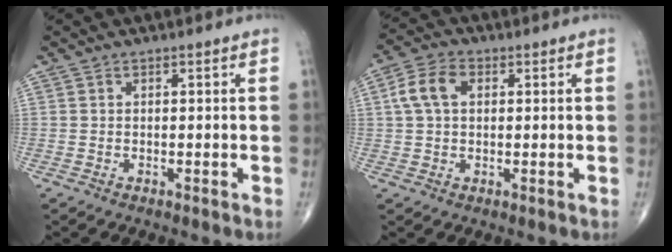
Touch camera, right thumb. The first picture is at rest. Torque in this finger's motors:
{"motor_torque": [0.31, 0.14, 0.53, 0.00, 0.07]}